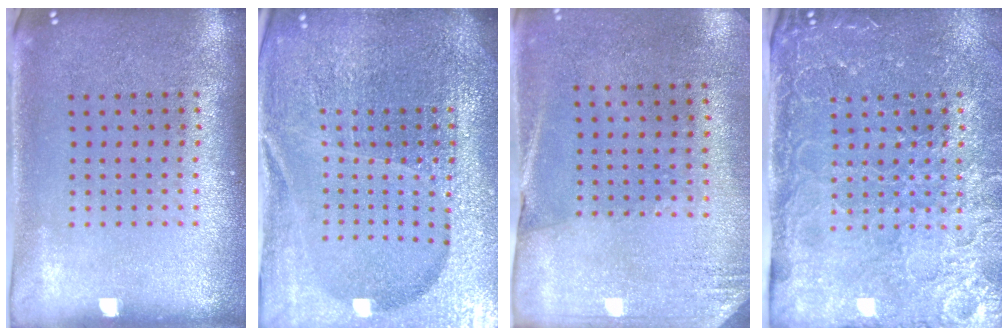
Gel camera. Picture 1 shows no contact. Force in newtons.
{"total": 6.2, "press": 5.5, "slide": 2.9}
{"total": 2.6, "press": 2.3, "slide": 1.2}
{"total": 4.2, "press": 3.8, "slide": 1.8}